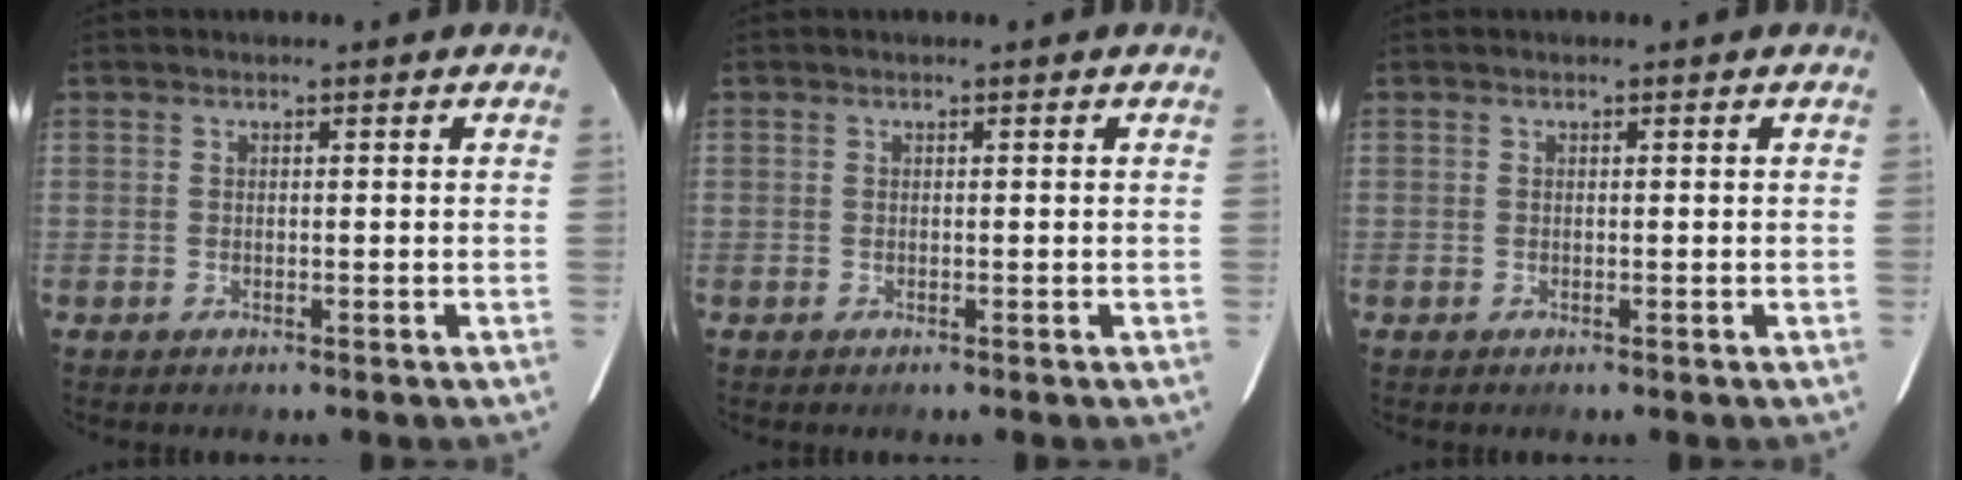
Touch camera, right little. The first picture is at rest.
{"total": 0.0}
{"total": 0.0}